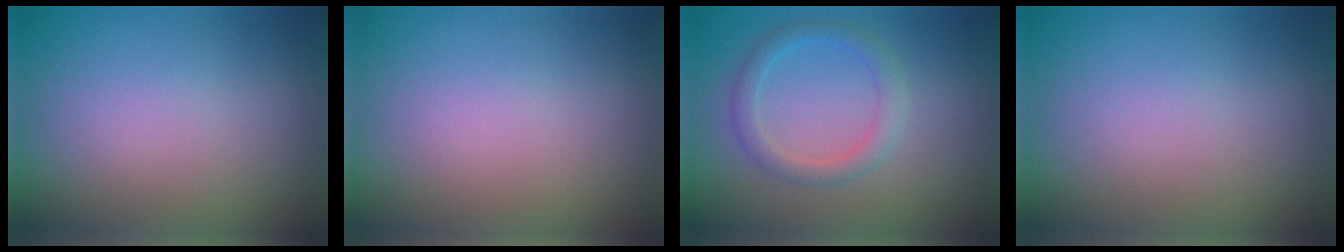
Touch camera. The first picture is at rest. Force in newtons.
{"total": 0.0}
{"total": 2.3, "press": 2.3, "slide": 0.1}
{"total": 0.0}